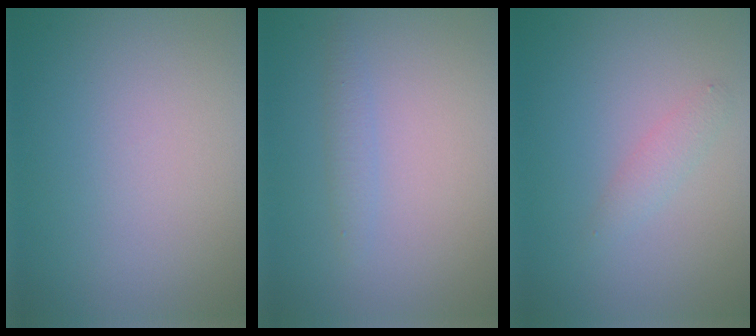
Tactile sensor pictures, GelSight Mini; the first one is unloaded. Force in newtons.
{"total": 1.1, "press": 1.1, "slide": 0.0}
{"total": 1.3, "press": 1.3, "slide": 0.0}